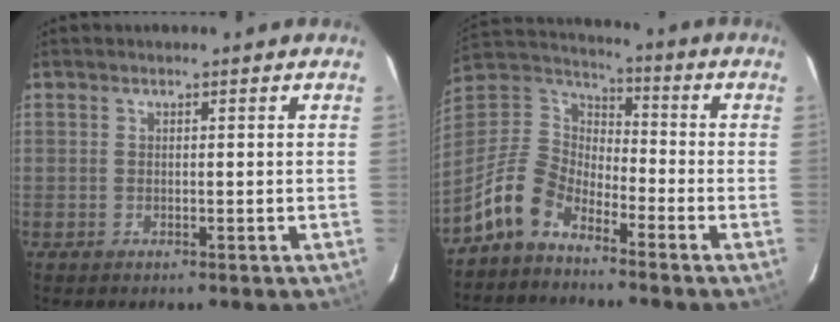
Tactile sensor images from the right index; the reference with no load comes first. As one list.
[{"total": 10.8, "force": [-7.2, 5.9, 5.4], "torque": [-0.124, 0.021, -0.152]}]